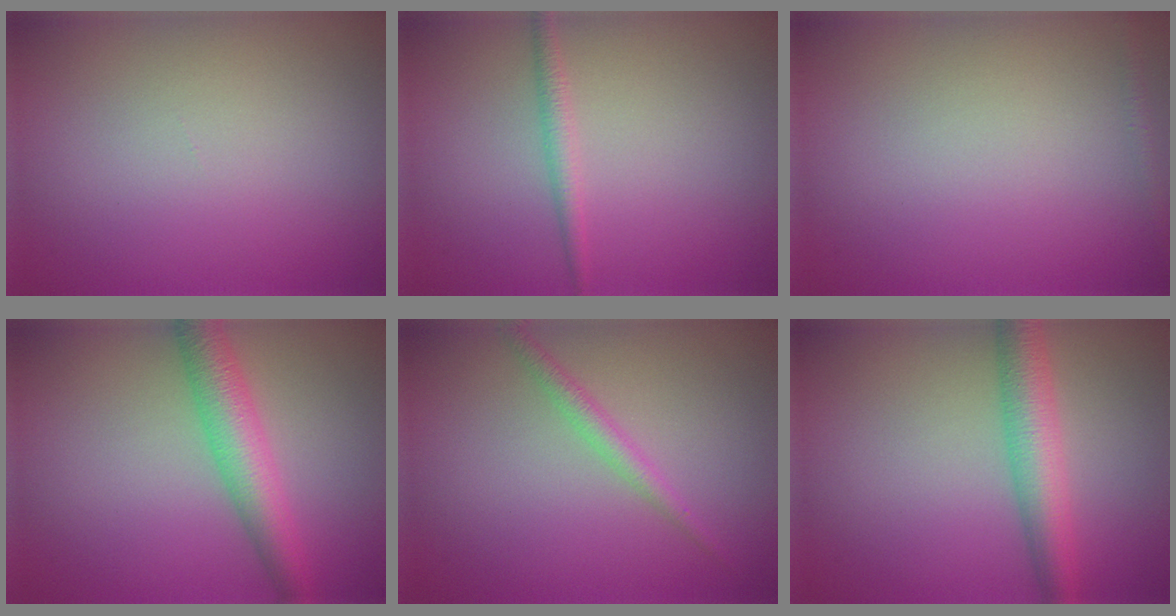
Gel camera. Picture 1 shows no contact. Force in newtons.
{"total": 1.4, "press": 1.4, "slide": 0.1}
{"total": 0.8, "press": 0.8, "slide": 0.0}
{"total": 4.8, "press": 4.8, "slide": 0.0}
{"total": 1.6, "press": 1.6, "slide": 0.1}
{"total": 4.6, "press": 4.6, "slide": 0.0}